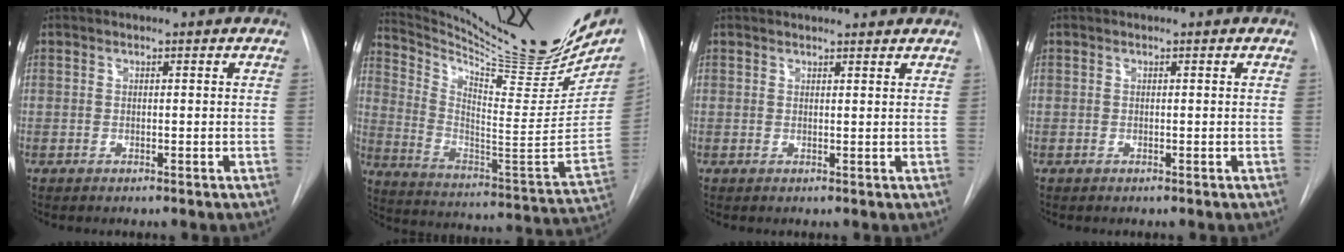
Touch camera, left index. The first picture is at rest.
{"total": 25.9, "force": [21.9, 3.0, 13.5], "torque": [-0.220, -0.066, 0.315]}
{"total": 4.3, "force": [4.2, 0.6, 0.8], "torque": [-0.010, 0.015, 0.045]}
{"total": 0.0}